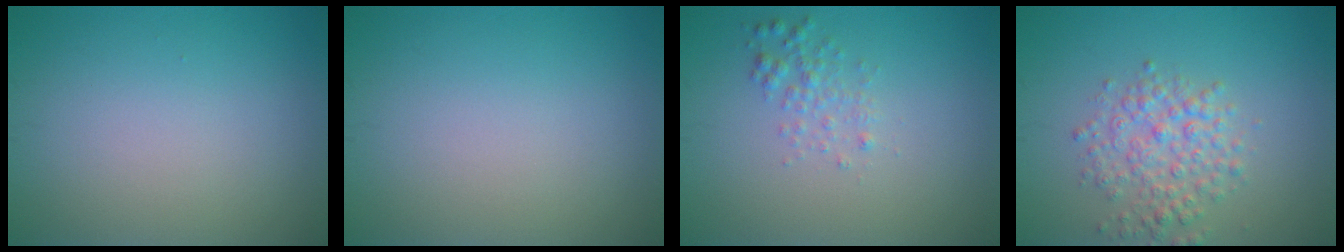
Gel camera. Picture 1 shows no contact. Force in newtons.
{"total": 0.0}
{"total": 1.5, "press": 1.5, "slide": 0.1}
{"total": 3.7, "press": 3.7, "slide": 0.1}